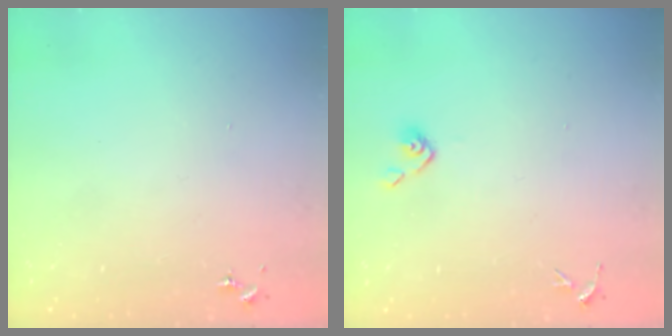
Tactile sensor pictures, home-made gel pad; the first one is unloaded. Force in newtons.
{"total": 4.0, "press": 3.9, "slide": 1.0}